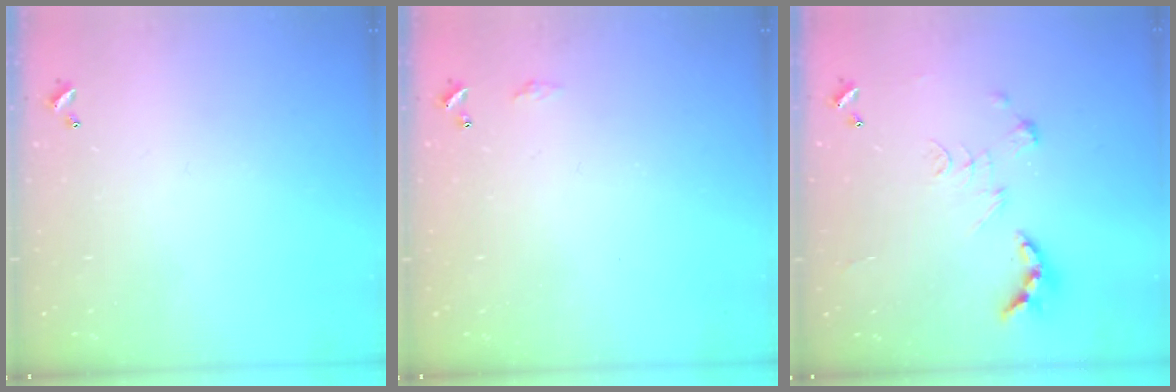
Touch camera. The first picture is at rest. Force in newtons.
{"total": 2.8, "press": 2.8, "slide": 0.4}
{"total": 2.6, "press": 1.9, "slide": 1.8}